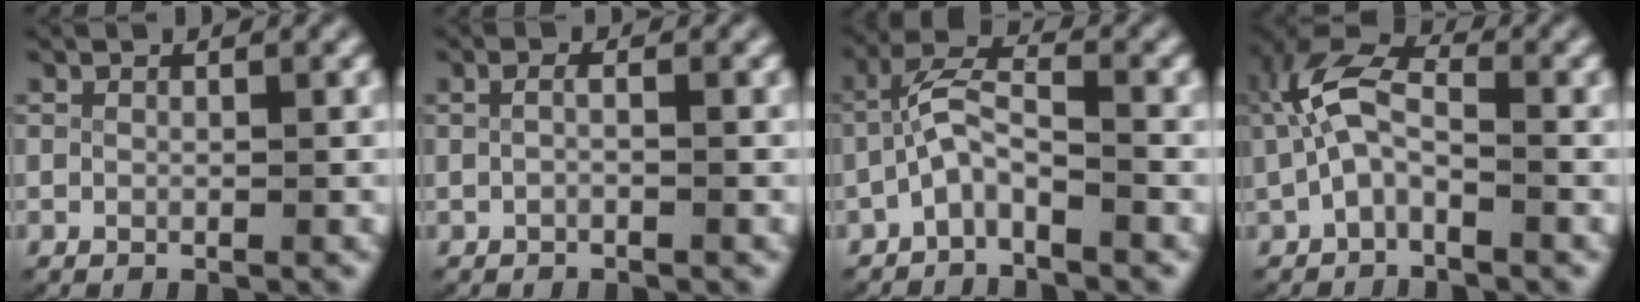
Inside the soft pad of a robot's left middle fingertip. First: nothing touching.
{"total": 0.8, "force": [-0.4, 0.0, 0.7], "torque": [-0.017, -0.004, -0.003]}
{"total": 4.1, "force": [-1.4, 2.6, 2.8], "torque": [-0.060, -0.005, -0.032]}
{"total": 5.6, "force": [0.3, 3.7, 4.1], "torque": [-0.093, -0.008, 0.000]}